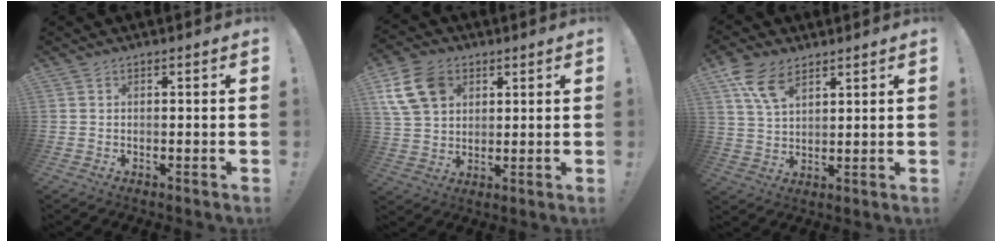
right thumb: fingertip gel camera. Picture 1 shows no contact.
{"total": 13.5, "force": [5.9, 9.8, 7.2], "torque": [-0.134, -0.023, 0.120]}
{"total": 10.1, "force": [6.1, 5.4, 6.0], "torque": [-0.108, -0.018, 0.120]}